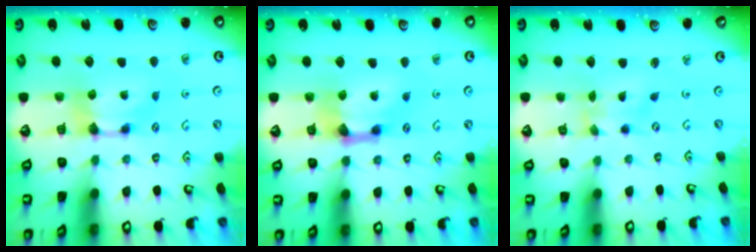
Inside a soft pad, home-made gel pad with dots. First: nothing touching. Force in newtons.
{"total": 2.4, "press": 1.6, "slide": 1.8}
{"total": 2.3, "press": 2.1, "slide": 0.9}